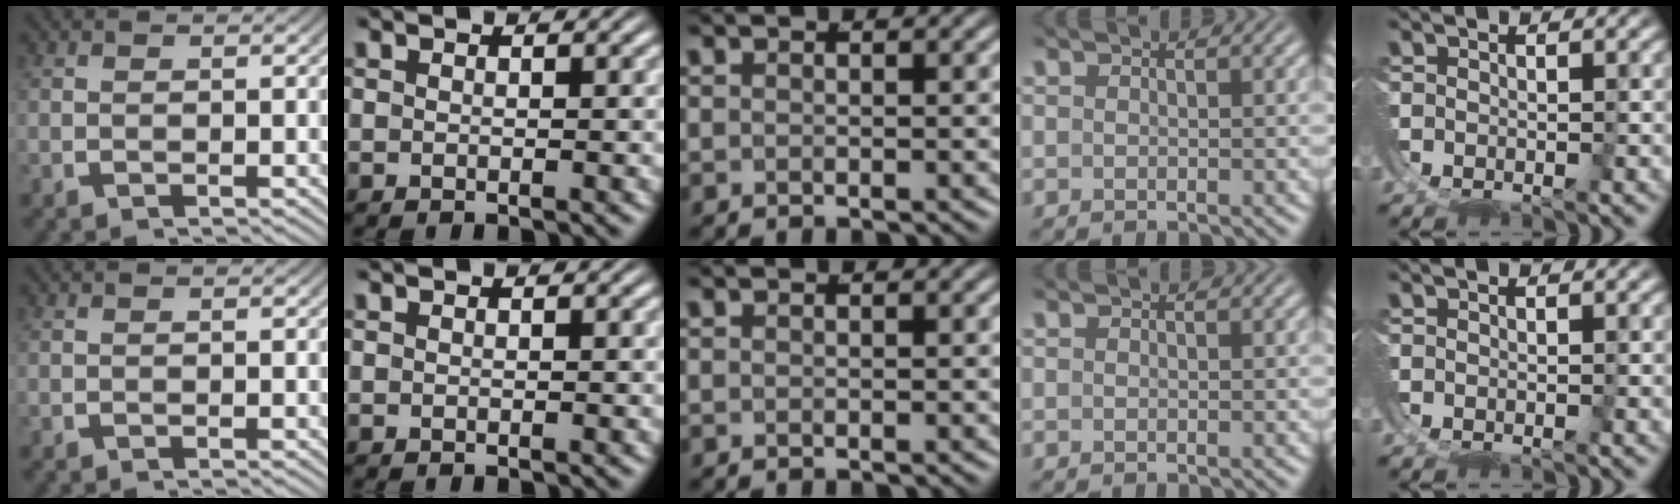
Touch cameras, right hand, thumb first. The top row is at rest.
{}